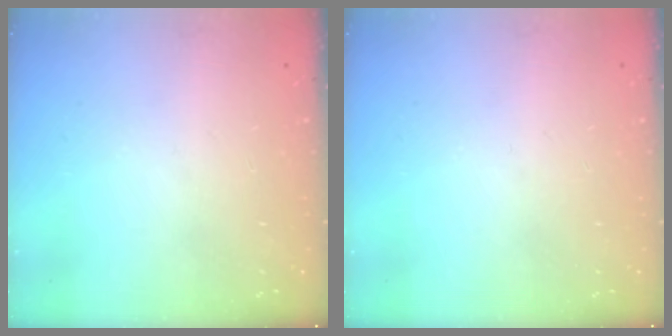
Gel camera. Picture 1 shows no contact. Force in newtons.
{"total": 0.0}